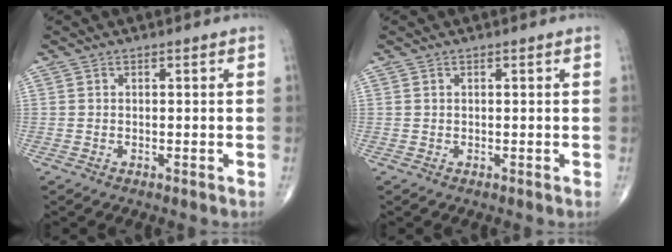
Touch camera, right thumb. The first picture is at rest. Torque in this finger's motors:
{"motor_torque": [-0.01, 0.02, 0.00, 0.00, 0.01]}